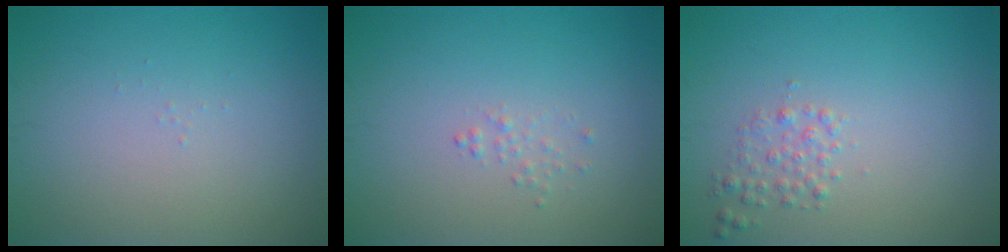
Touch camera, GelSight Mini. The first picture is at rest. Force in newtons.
{"total": 0.7, "press": 0.7, "slide": 0.1}
{"total": 1.5, "press": 1.5, "slide": 0.0}